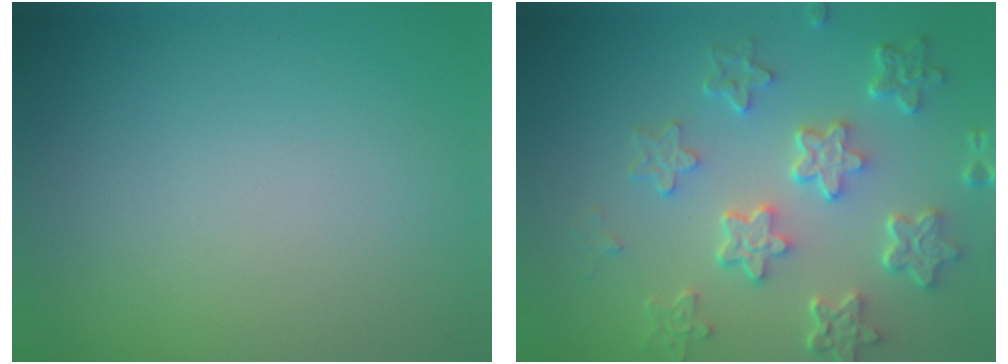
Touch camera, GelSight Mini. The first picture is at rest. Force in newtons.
{"total": 5.9, "press": 4.4, "slide": 3.9}